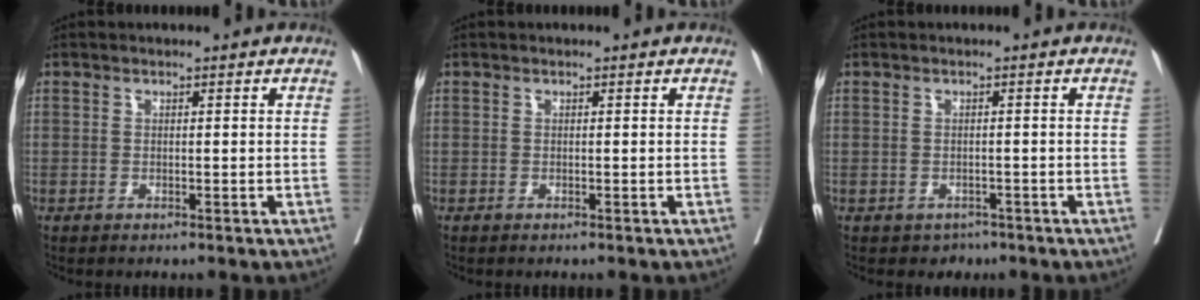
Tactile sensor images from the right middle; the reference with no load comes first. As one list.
[{"total": 0.0}, {"total": 2.2, "force": [-1.5, 1.6, 0.2], "torque": [-0.005, 0.004, -0.021]}]